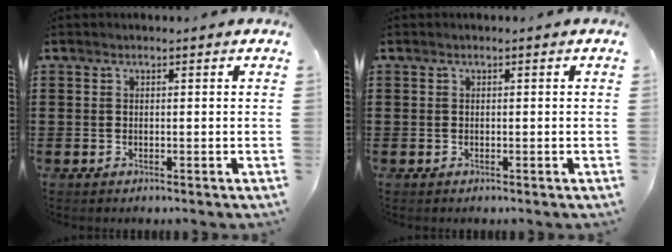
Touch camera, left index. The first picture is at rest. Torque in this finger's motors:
{"motor_torque": [0.00, 0.00, 0.00, 0.00]}